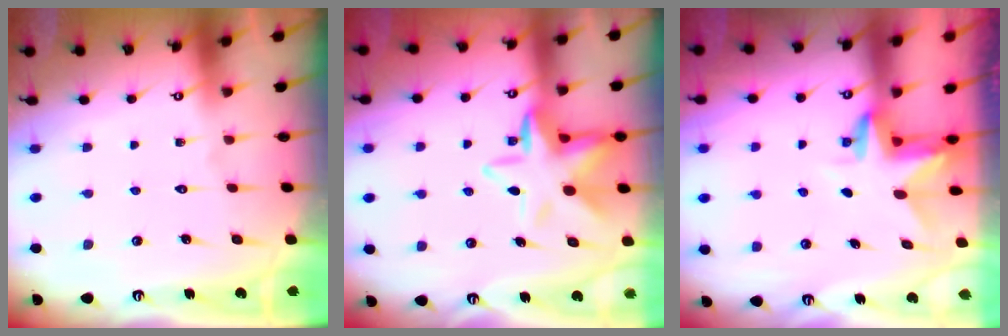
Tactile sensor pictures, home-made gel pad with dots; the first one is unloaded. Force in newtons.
{"total": 10.9, "press": 10.6, "slide": 2.5}
{"total": 3.0, "press": 3.0, "slide": 0.2}